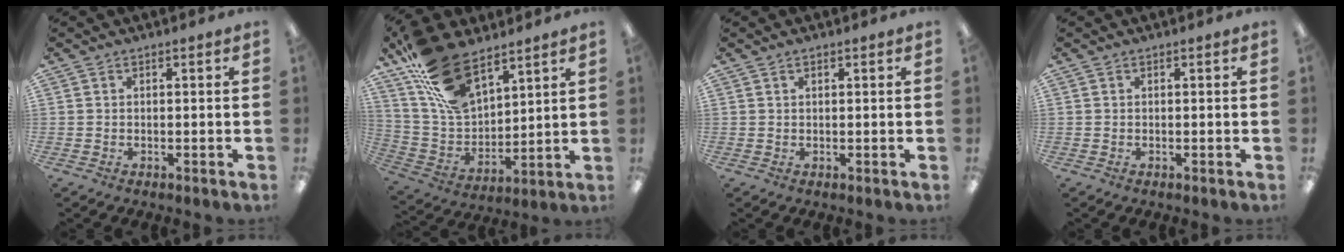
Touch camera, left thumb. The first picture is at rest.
{"total": 19.3, "force": [12.9, 9.6, 10.6], "torque": [-0.221, -0.062, 0.241]}
{"total": 0.7, "force": [0.5, 0.3, 0.5], "torque": [-0.010, 0.003, 0.008]}
{"total": 0.0}